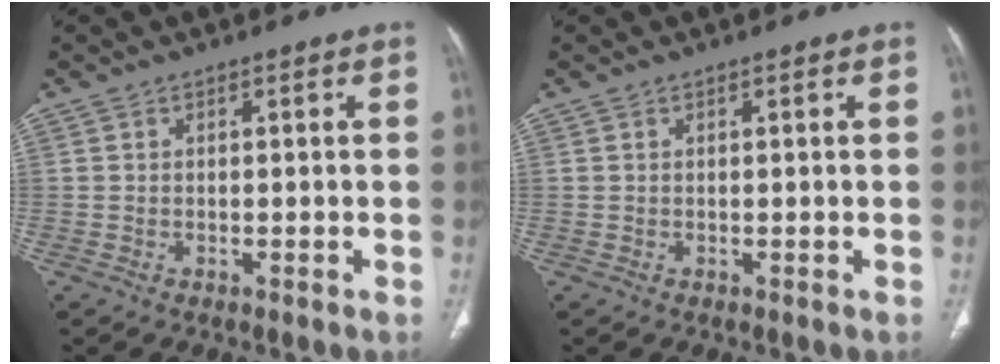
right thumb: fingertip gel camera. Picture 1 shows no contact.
{"total": 0.0}